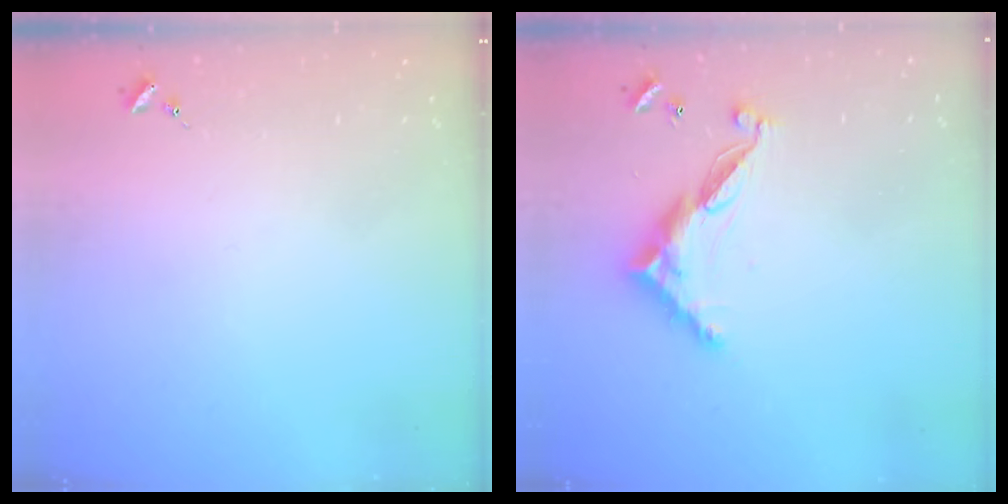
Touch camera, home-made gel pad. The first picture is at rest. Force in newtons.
{"total": 11.3, "press": 11.3, "slide": 0.3}